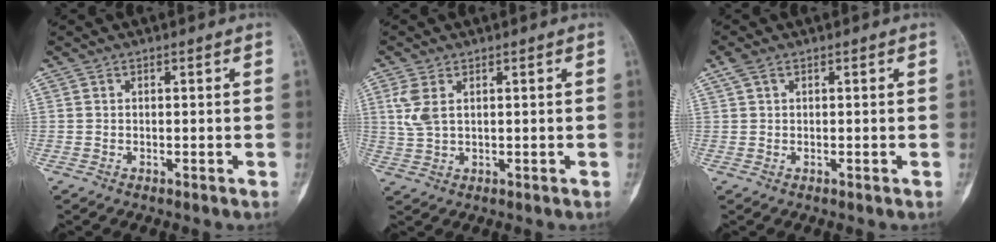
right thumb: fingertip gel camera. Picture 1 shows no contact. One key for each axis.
{"total": 4.5, "fx": 1.6, "fy": 2.3, "fz": 3.6, "tx": -0.089, "ty": 0.002, "tz": 0.040}
{"total": 1.8, "fx": 0.9, "fy": 0.9, "fz": 1.2, "tx": -0.031, "ty": 0.010, "tz": 0.020}